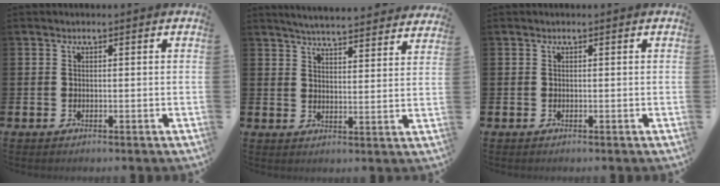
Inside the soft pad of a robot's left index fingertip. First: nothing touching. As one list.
[{"total": 5.3, "force": [5.3, 0.1, 0.7], "torque": [-0.028, -0.037, 0.092]}, {"total": 0.0}]